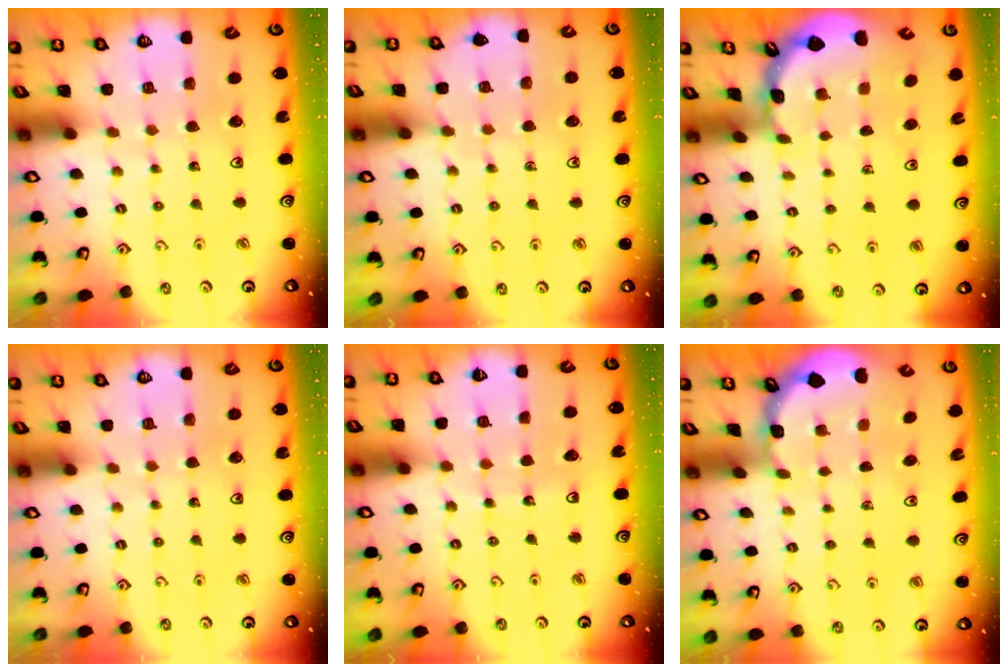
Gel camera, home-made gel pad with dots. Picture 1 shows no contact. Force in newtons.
{"total": 5.3, "press": 5.3, "slide": 0.5}
{"total": 1.8, "press": 1.8, "slide": 0.1}
{"total": 0.0}
{"total": 3.8, "press": 3.8, "slide": 0.4}
{"total": 1.5, "press": 1.5, "slide": 0.2}